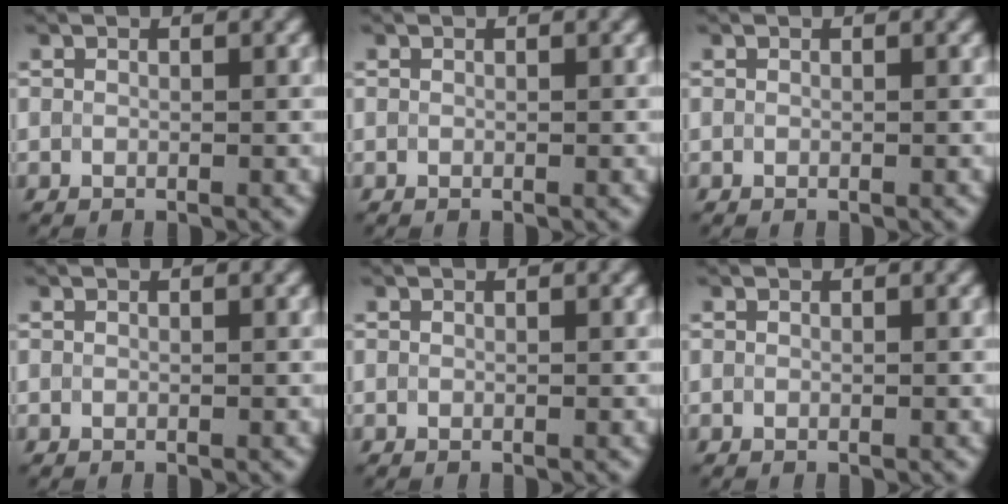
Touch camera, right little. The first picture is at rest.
{"total": 0.0}
{"total": 0.0}
{"total": 0.0}
{"total": 0.0}
{"total": 0.0}